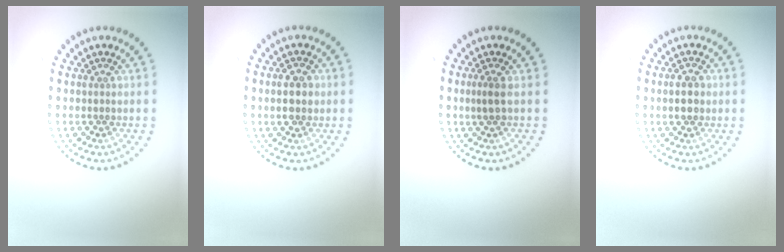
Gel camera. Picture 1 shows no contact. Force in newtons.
{"total": 2.2, "press": 2.2, "slide": 0.2}
{"total": 1.2, "press": 0.9, "slide": 0.8}
{"total": 2.5, "press": 2.5, "slide": 0.0}